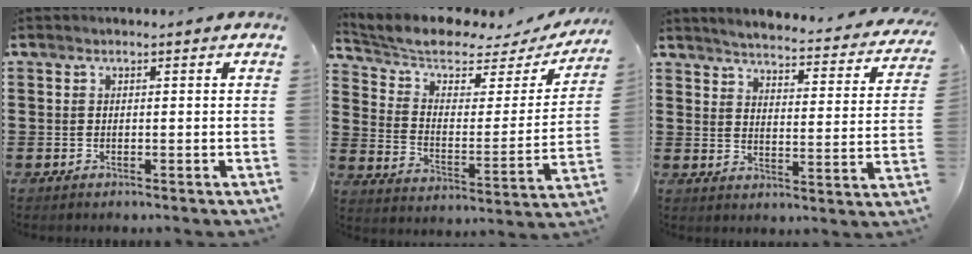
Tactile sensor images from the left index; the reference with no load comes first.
{"total": 6.3, "force": [5.4, 2.0, 2.6], "torque": [-0.079, -0.035, 0.090]}
{"total": 3.5, "force": [3.4, -0.4, 0.8], "torque": [-0.036, -0.033, 0.050]}